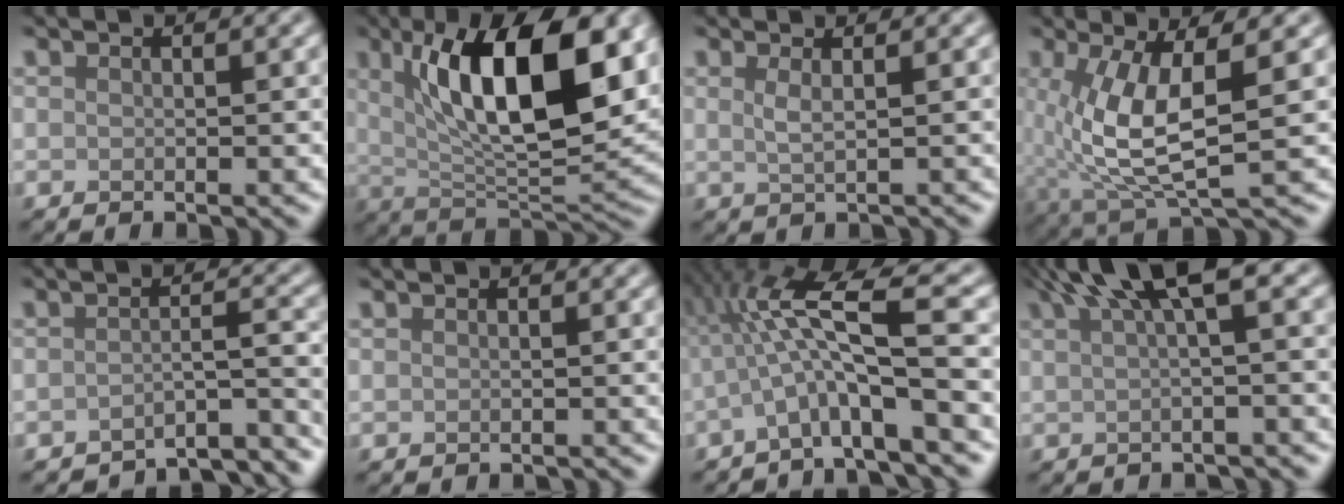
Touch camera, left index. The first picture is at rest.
{"total": 12.0, "force": [3.9, 4.2, 10.6], "torque": [-0.158, -0.003, 0.063]}
{"total": 1.6, "force": [0.5, 0.5, 1.5], "torque": [-0.021, 0.000, 0.007]}
{"total": 7.0, "force": [0.4, 2.3, 6.6], "torque": [-0.149, -0.007, 0.013]}
{"total": 7.7, "force": [-7.3, 1.4, 2.0], "torque": [-0.019, -0.004, -0.093]}
{"total": 0.6, "force": [-0.6, 0.0, 0.0], "torque": [0.001, -0.004, -0.012]}
{"total": 7.2, "force": [-1.1, 1.1, 7.1], "torque": [-0.122, 0.019, -0.027]}
{"total": 5.6, "force": [2.4, 1.2, 4.9], "torque": [-0.062, 0.020, 0.036]}